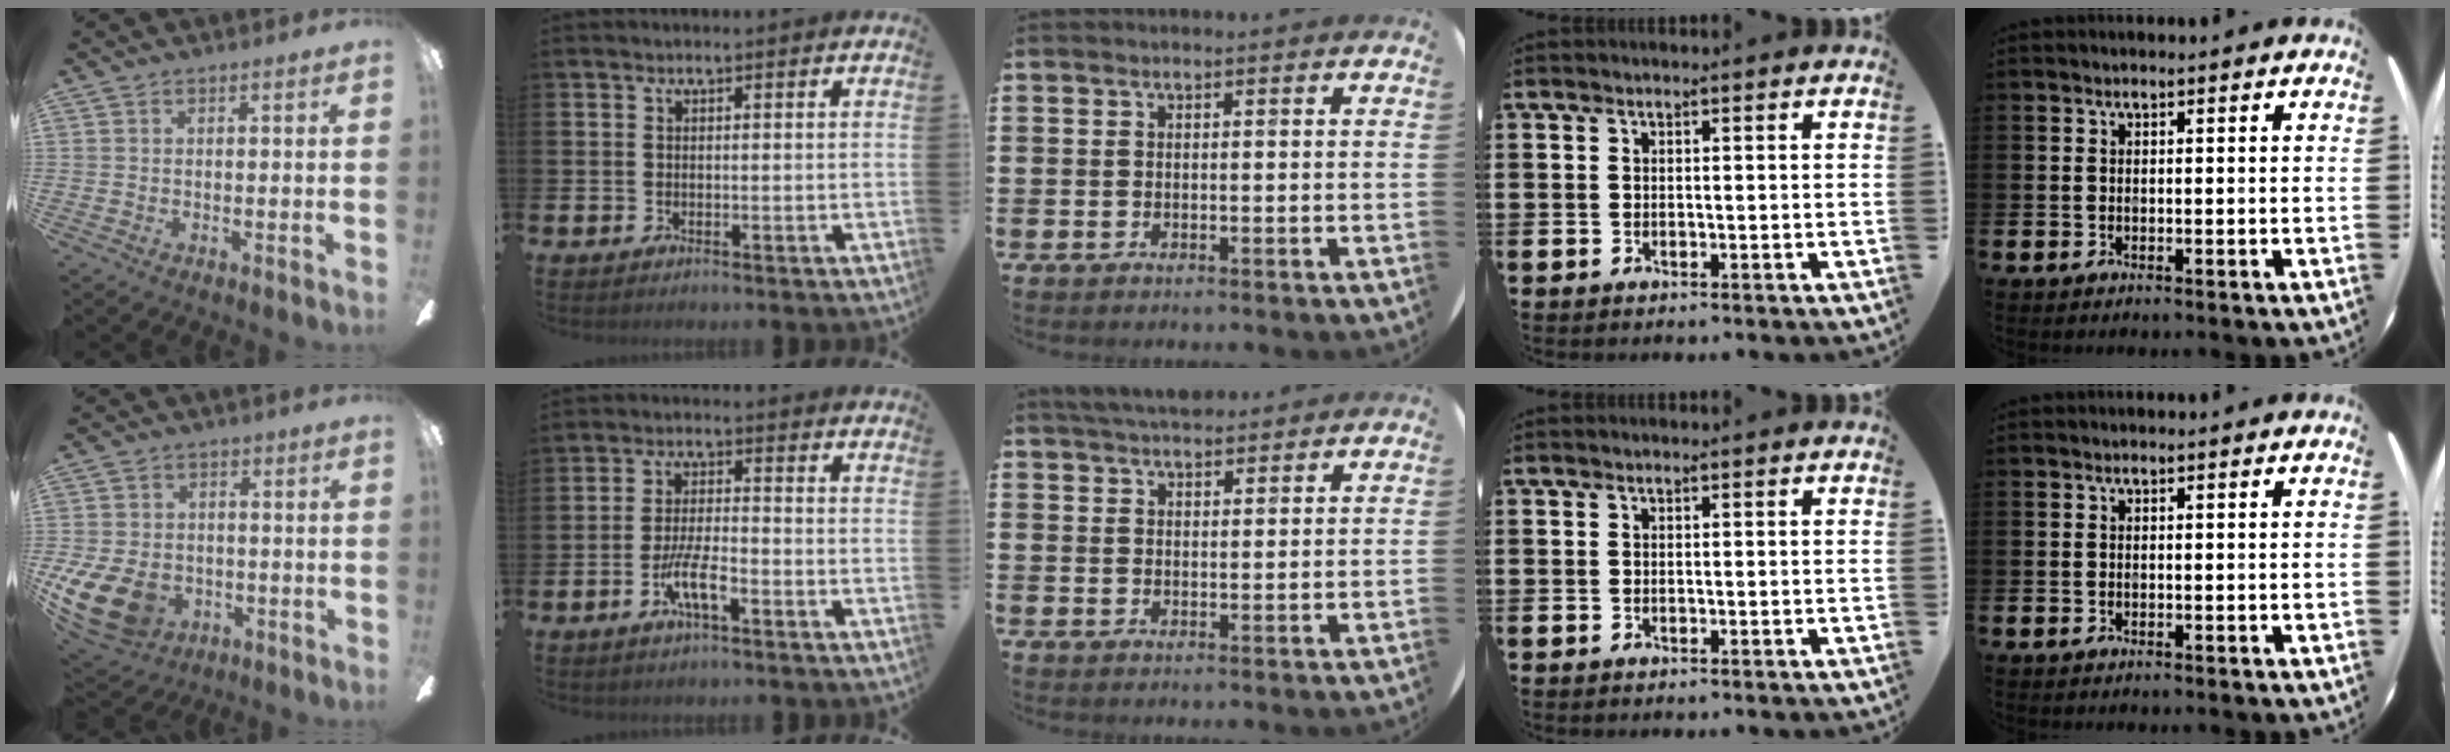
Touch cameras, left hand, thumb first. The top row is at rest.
{"thumb": {"total": 14.4, "force": [-4.8, 10.2, 9.0], "torque": [-0.197, 0.024, -0.081]}, "index": {"total": 5.3, "force": [-2.3, 1.3, 4.6], "torque": [-0.098, 0.000, -0.046]}, "middle": {"total": 4.1, "force": [4.0, 0.6, 1.0], "torque": [-0.026, -0.008, 0.073]}}